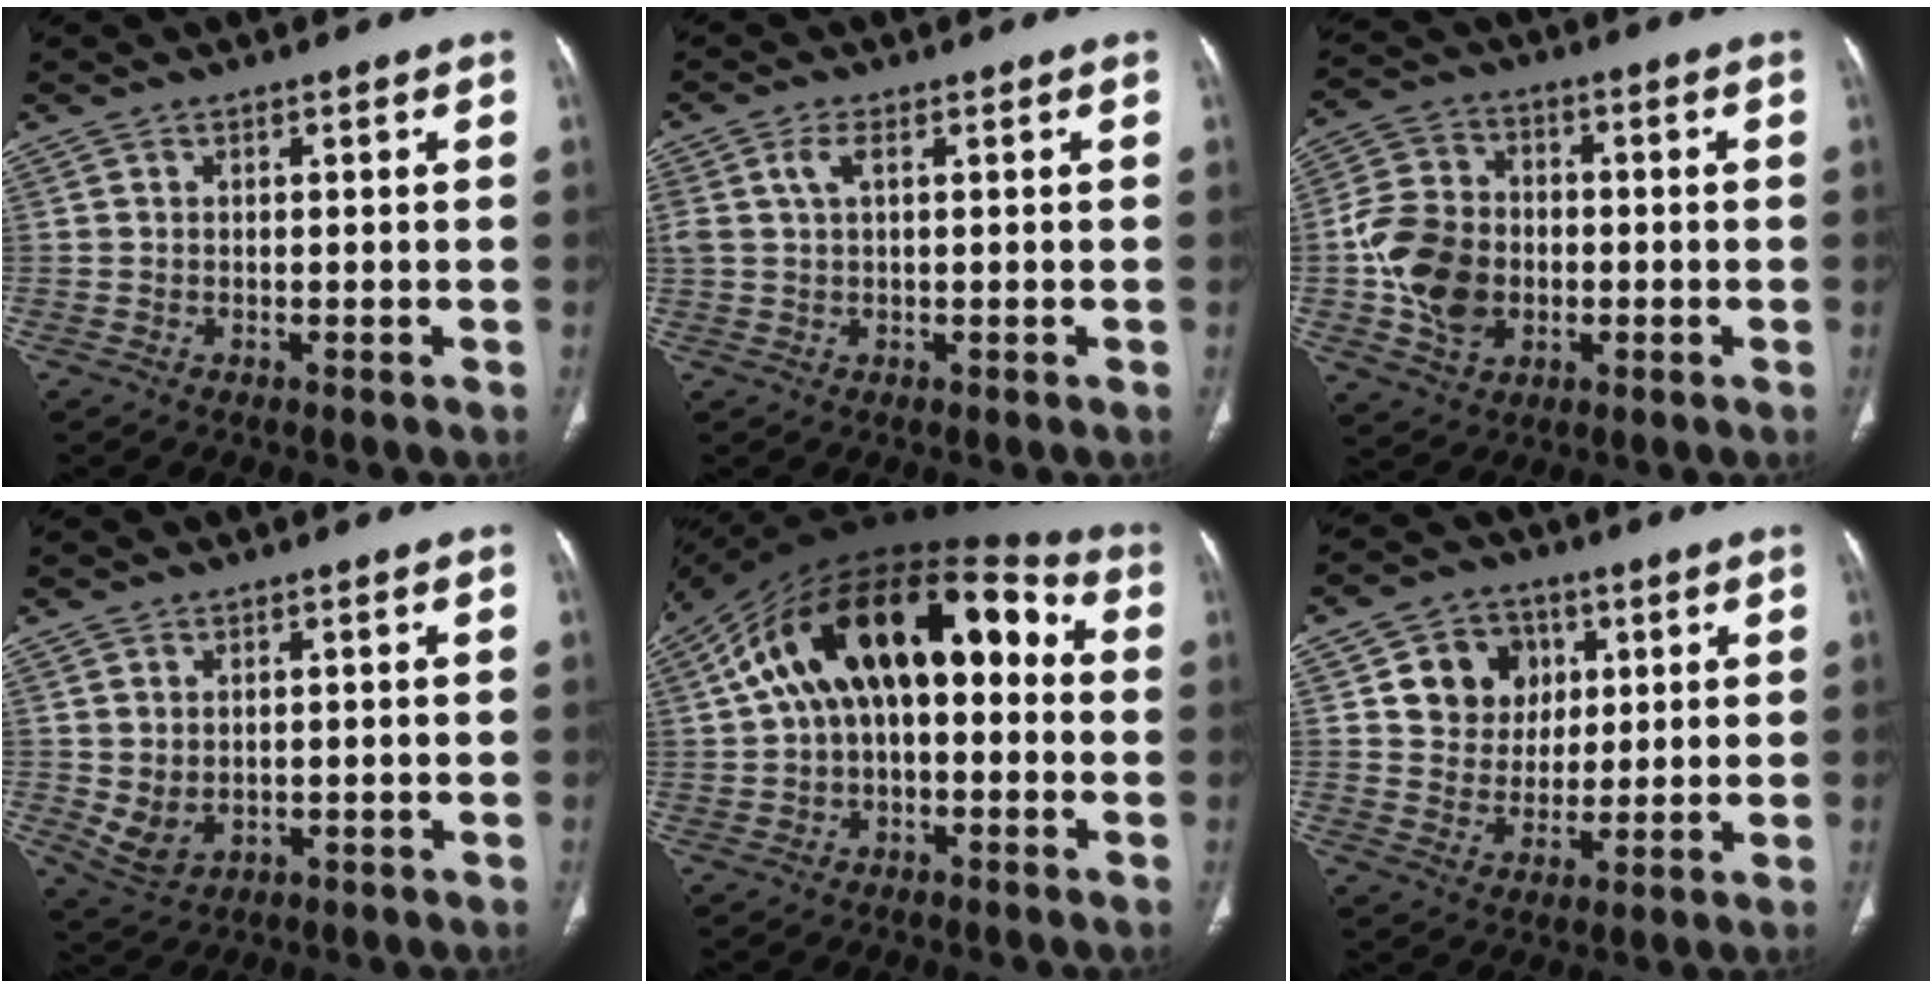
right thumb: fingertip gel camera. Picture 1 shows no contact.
{"total": 3.3, "force": [1.1, 1.5, 2.7], "torque": [-0.072, 0.010, 0.026]}
{"total": 13.8, "force": [-2.0, 10.6, 8.6], "torque": [-0.146, 0.017, -0.036]}
{"total": 4.6, "force": [0.0, 3.3, 3.3], "torque": [-0.064, -0.007, 0.020]}
{"total": 23.3, "force": [2.4, 12.8, 19.4], "torque": [-0.305, 0.055, 0.024]}
{"total": 10.5, "force": [3.4, 9.2, 3.8], "torque": [-0.017, -0.008, 0.059]}